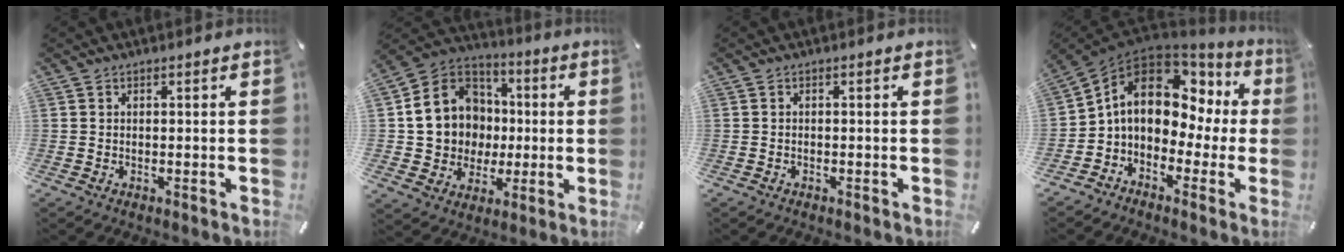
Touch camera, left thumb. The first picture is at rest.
{"total": 15.3, "force": [0.3, 14.6, 4.8], "torque": [-0.098, 0.002, 0.020]}
{"total": 0.7, "force": [-0.6, 0.3, 0.2], "torque": [-0.005, 0.001, -0.014]}
{"total": 12.9, "force": [2.0, 10.0, 8.0], "torque": [-0.130, 0.000, 0.037]}